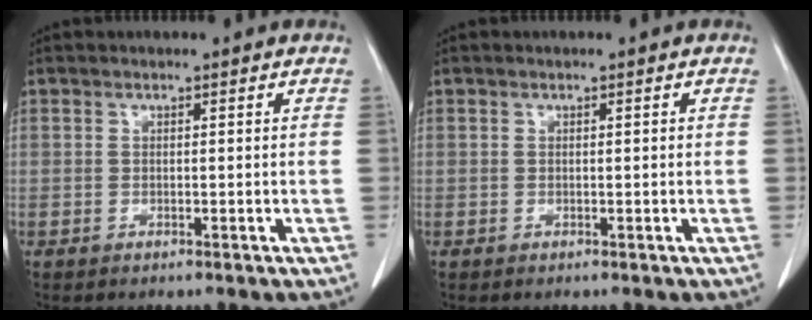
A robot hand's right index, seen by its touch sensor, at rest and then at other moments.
{"total": 0.0}